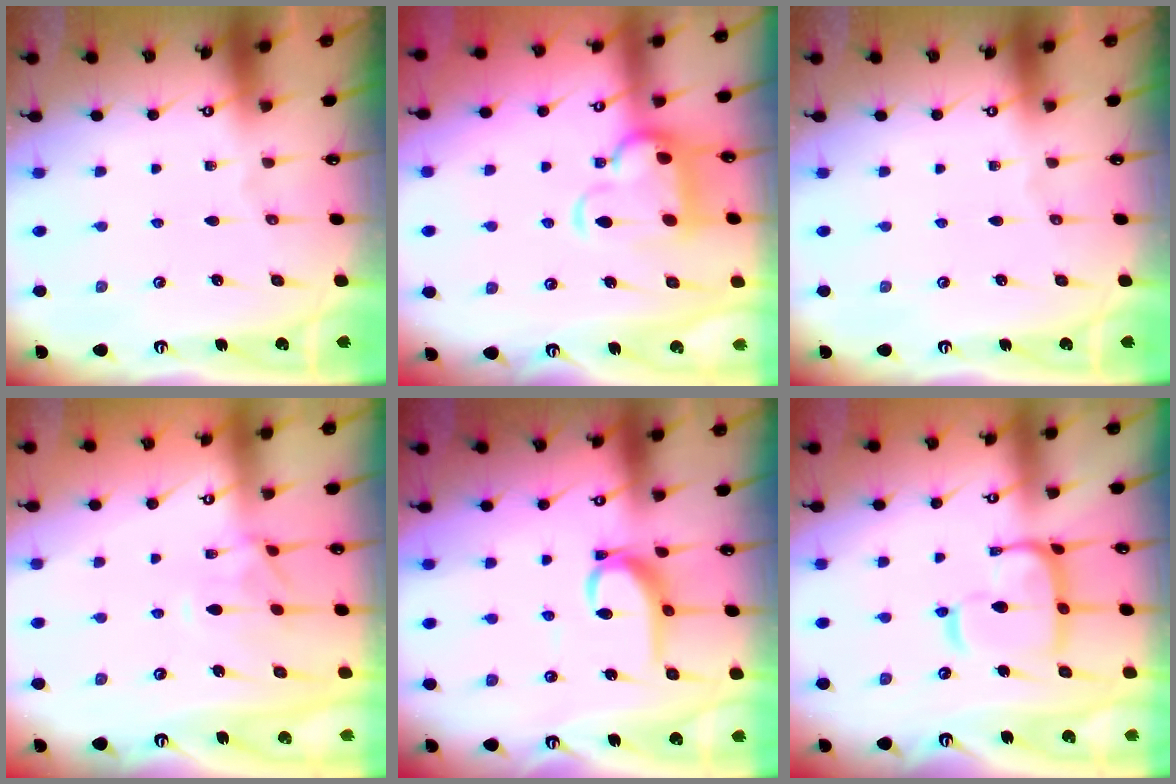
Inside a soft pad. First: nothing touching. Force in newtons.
{"total": 6.3, "press": 6.0, "slide": 1.8}
{"total": 0.0}
{"total": 1.4, "press": 1.1, "slide": 0.9}
{"total": 7.4, "press": 7.4, "slide": 0.5}
{"total": 11.6, "press": 11.5, "slide": 1.3}